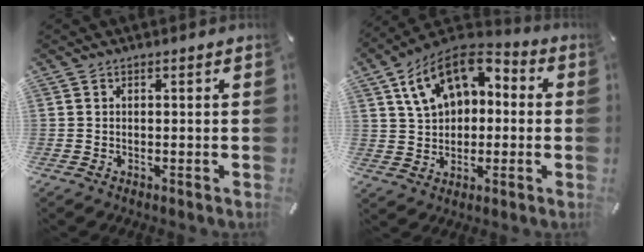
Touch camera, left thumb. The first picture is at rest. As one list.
[{"total": 13.8, "force": [5.3, 10.2, 7.7], "torque": [-0.149, -0.009, 0.099]}]